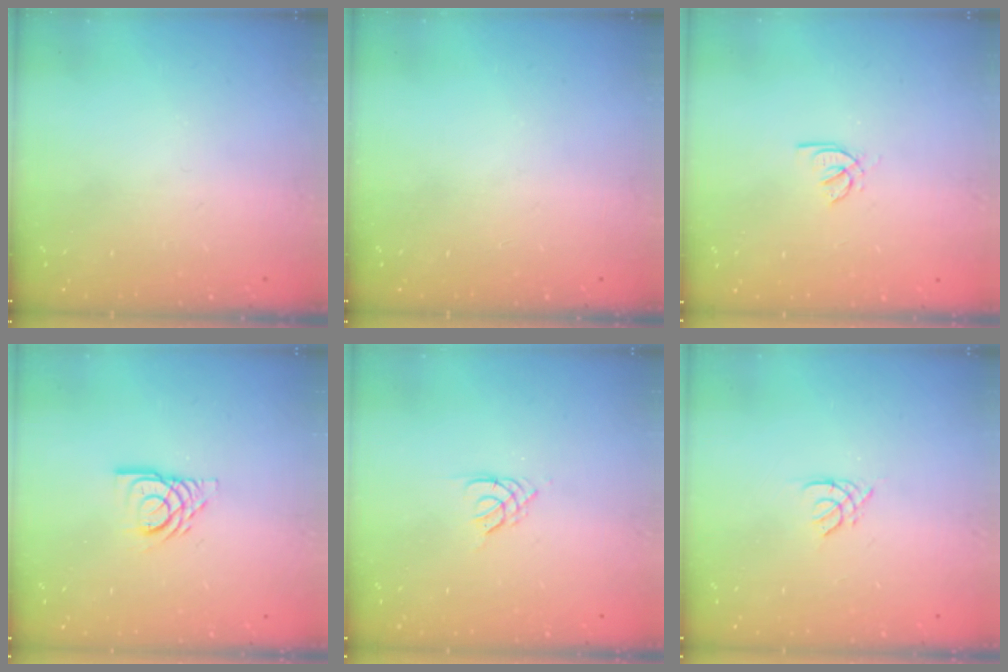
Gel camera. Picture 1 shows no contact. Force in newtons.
{"total": 0.0}
{"total": 1.8, "press": 1.8, "slide": 0.3}
{"total": 8.1, "press": 8.1, "slide": 0.7}
{"total": 1.8, "press": 1.8, "slide": 0.4}
{"total": 1.4, "press": 1.4, "slide": 0.4}